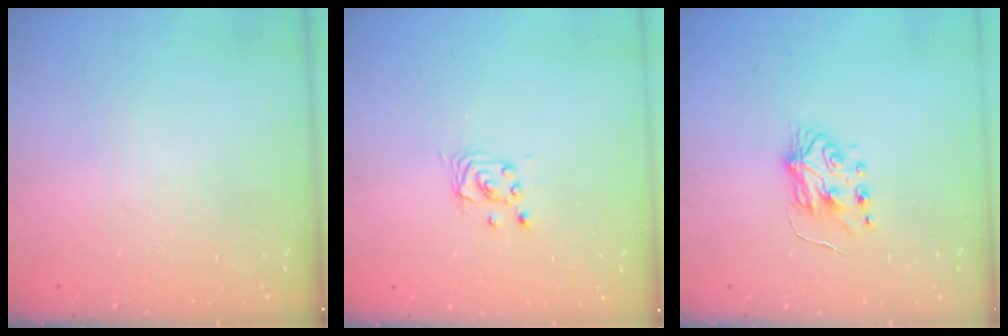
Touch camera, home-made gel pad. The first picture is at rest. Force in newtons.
{"total": 2.9, "press": 2.9, "slide": 0.2}
{"total": 5.2, "press": 5.1, "slide": 0.7}